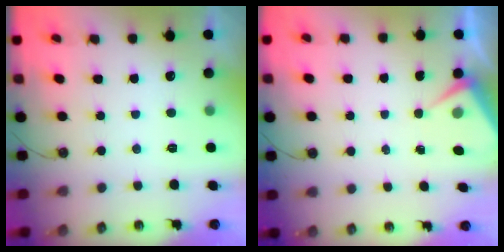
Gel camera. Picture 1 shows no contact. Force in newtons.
{"total": 4.2, "press": 4.1, "slide": 0.5}